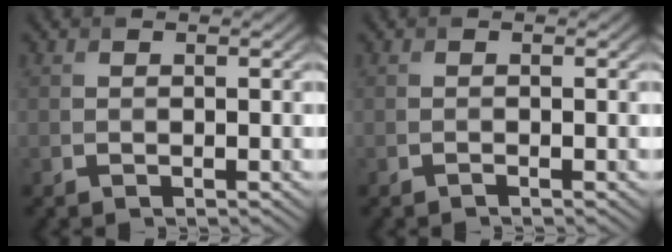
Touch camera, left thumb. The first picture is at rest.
{"total": 0.0}